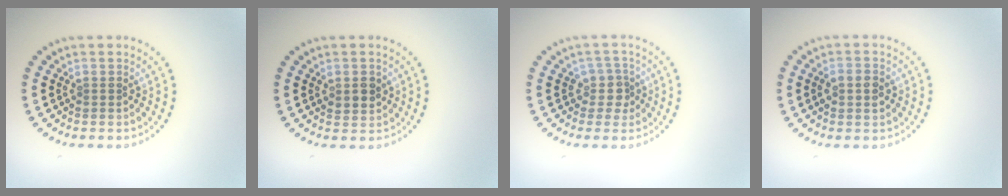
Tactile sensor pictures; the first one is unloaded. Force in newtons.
{"total": 1.7, "press": 1.7, "slide": 0.3}
{"total": 2.0, "press": 1.5, "slide": 1.2}
{"total": 2.6, "press": 2.6, "slide": 0.1}